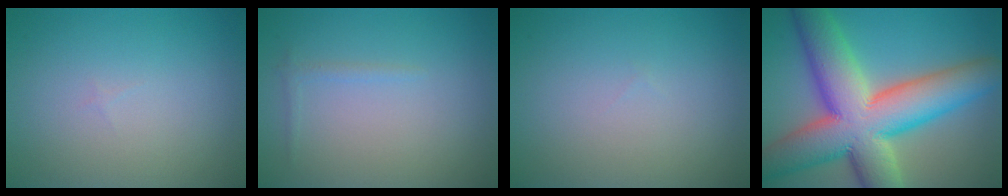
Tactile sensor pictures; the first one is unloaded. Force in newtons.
{"total": 0.7, "press": 0.7, "slide": 0.1}
{"total": 0.0}
{"total": 14.4, "press": 14.4, "slide": 0.9}